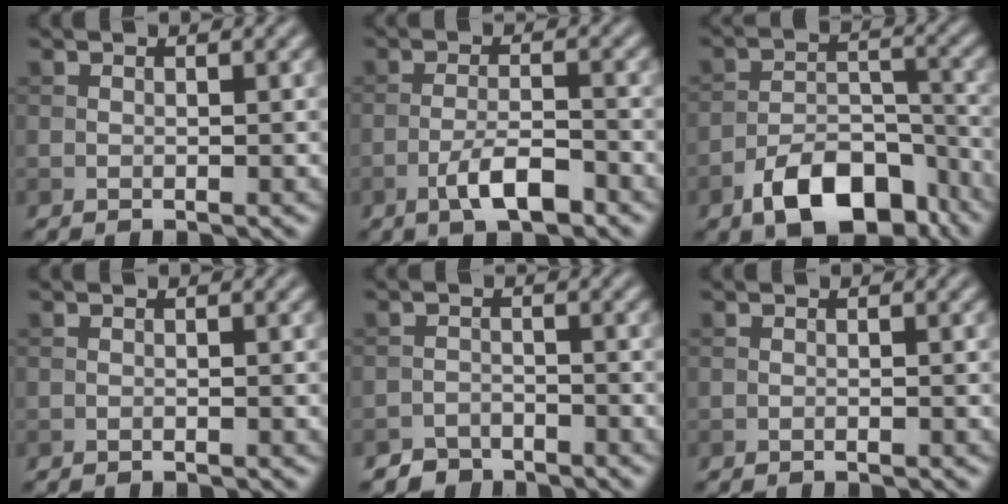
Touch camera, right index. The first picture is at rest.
{"total": 4.0, "force": [-2.3, 1.1, 3.1], "torque": [-0.060, 0.005, -0.045]}
{"total": 8.4, "force": [-5.4, 4.1, 4.9], "torque": [-0.073, -0.003, -0.090]}
{"total": 0.0}
{"total": 2.5, "force": [-2.2, 1.0, 0.0], "torque": [0.010, 0.005, -0.042]}
{"total": 0.0}